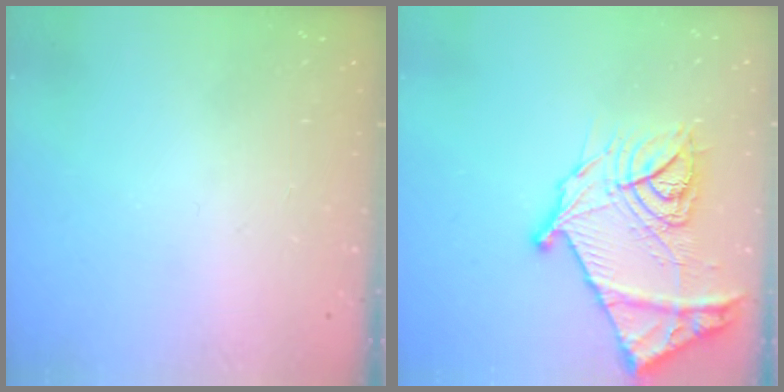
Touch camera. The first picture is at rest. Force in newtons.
{"total": 22.2, "press": 22.1, "slide": 2.4}